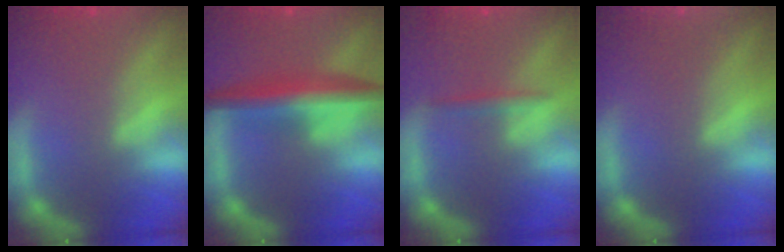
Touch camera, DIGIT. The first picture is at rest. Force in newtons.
{"total": 6.0}
{"total": 1.4}
{"total": 3.9}